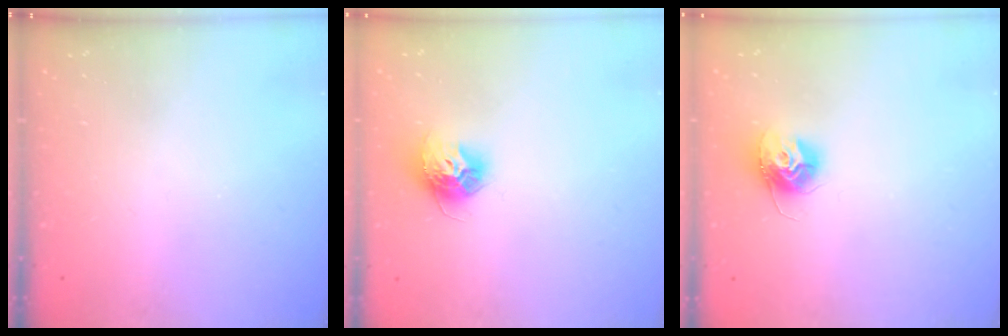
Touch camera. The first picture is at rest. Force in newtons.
{"total": 11.2, "press": 11.2, "slide": 0.8}
{"total": 11.1, "press": 11.1, "slide": 0.9}